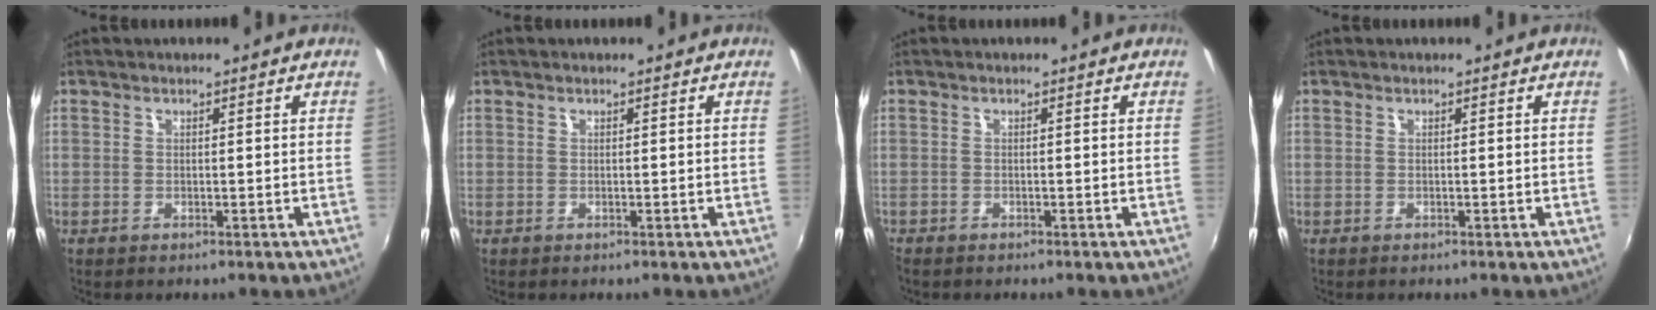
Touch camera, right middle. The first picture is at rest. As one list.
[{"total": 0.0}, {"total": 0.7, "force": [-0.7, 0.2, 0.1], "torque": [-0.004, -0.003, -0.015]}, {"total": 0.0}]